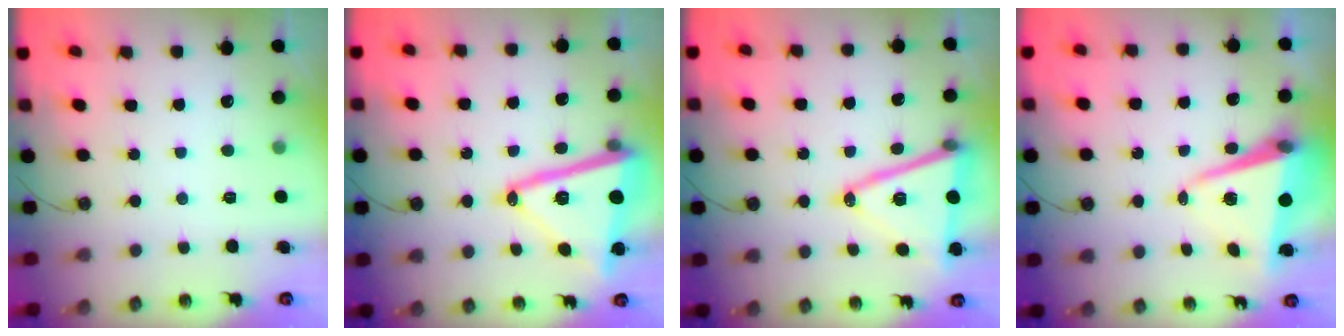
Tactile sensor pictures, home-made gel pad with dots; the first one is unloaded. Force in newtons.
{"total": 20.2, "press": 20.1, "slide": 1.7}
{"total": 17.0, "press": 16.5, "slide": 3.9}
{"total": 8.9, "press": 8.7, "slide": 1.8}